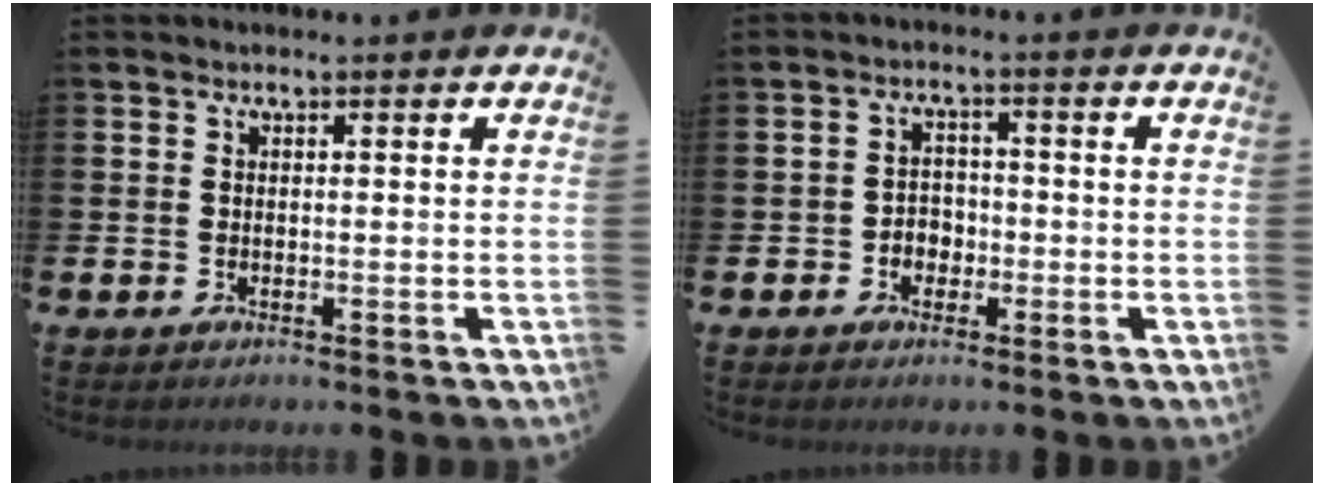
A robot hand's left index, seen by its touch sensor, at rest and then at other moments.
{"total": 2.8, "force": [-1.3, 2.3, 0.8], "torque": [-0.017, 0.005, -0.032]}